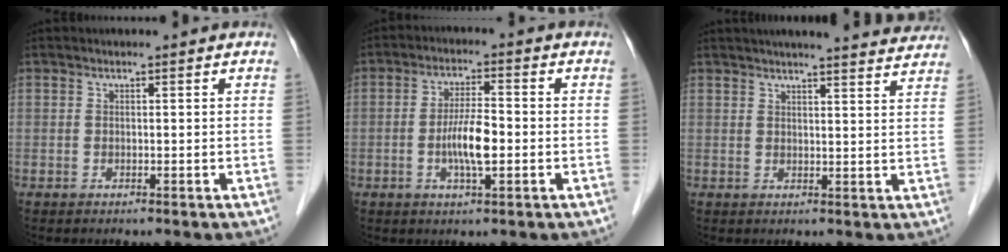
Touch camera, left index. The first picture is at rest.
{"total": 6.0, "force": [-1.3, 1.2, 5.7], "torque": [-0.114, 0.001, -0.025]}
{"total": 17.2, "force": [16.0, 1.3, 6.2], "torque": [-0.079, 0.001, 0.189]}